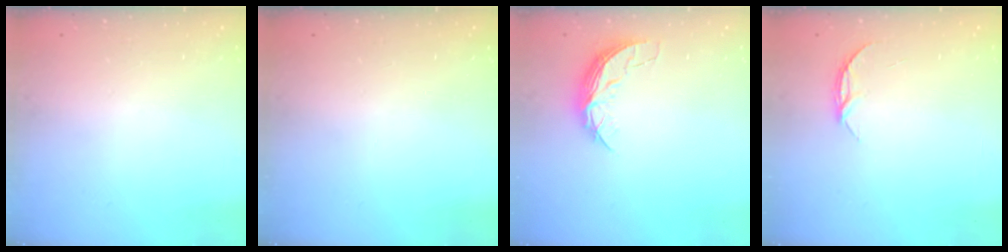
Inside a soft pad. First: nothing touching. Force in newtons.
{"total": 0.0}
{"total": 6.9, "press": 6.9, "slide": 0.5}
{"total": 4.3, "press": 4.3, "slide": 0.5}